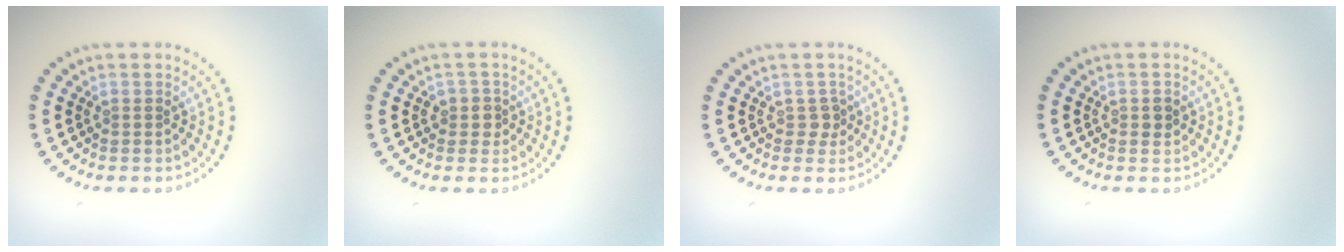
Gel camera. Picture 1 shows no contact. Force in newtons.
{"total": 1.6, "press": 1.4, "slide": 0.8}
{"total": 1.3, "press": 1.0, "slide": 0.8}
{"total": 1.0, "press": 1.0, "slide": 0.1}